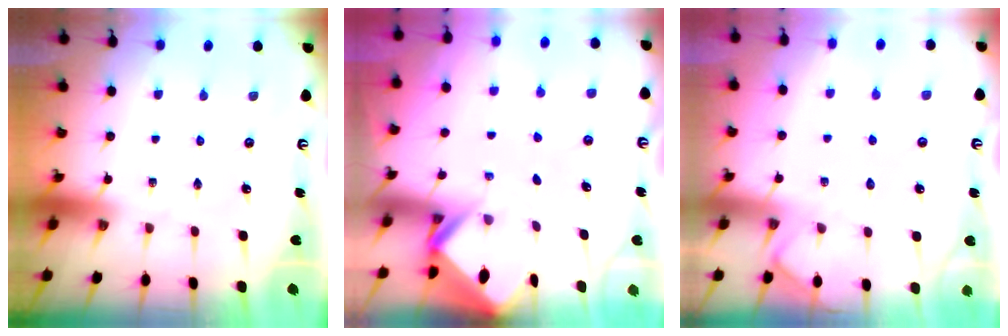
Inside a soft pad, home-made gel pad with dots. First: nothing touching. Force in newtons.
{"total": 2.7, "press": 2.7, "slide": 0.2}
{"total": 3.9, "press": 3.9, "slide": 0.4}